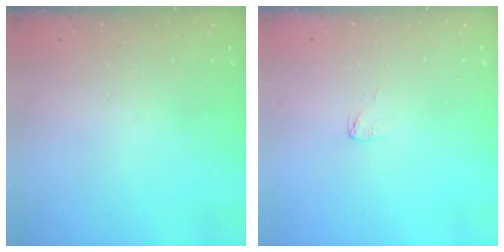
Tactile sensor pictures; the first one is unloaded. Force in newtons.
{"total": 2.9, "press": 2.9, "slide": 0.2}